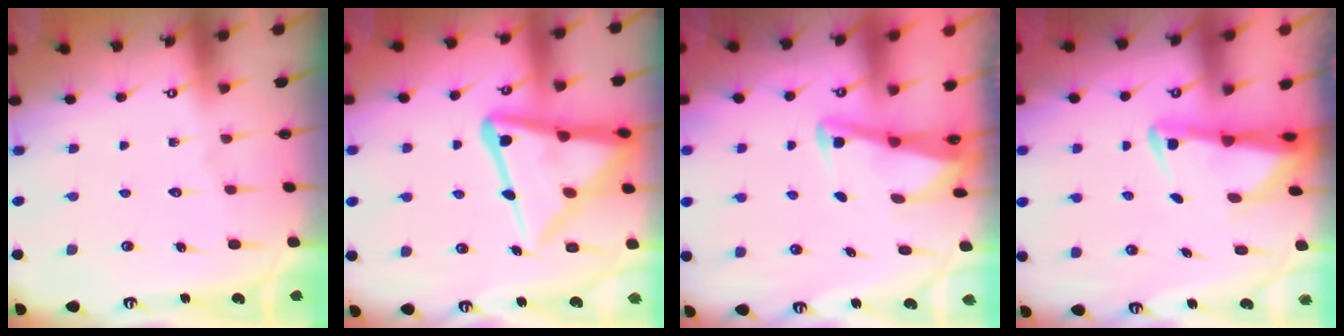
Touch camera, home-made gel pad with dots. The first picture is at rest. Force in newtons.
{"total": 17.7, "press": 17.6, "slide": 1.8}
{"total": 3.0, "press": 3.0, "slide": 0.4}
{"total": 3.2, "press": 3.2, "slide": 0.7}